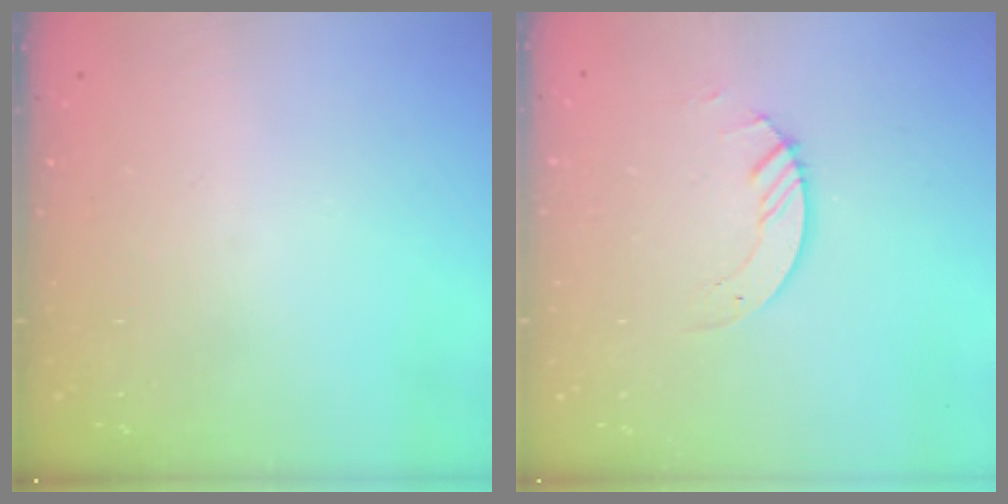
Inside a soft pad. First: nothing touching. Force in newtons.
{"total": 3.0, "press": 3.0, "slide": 0.2}